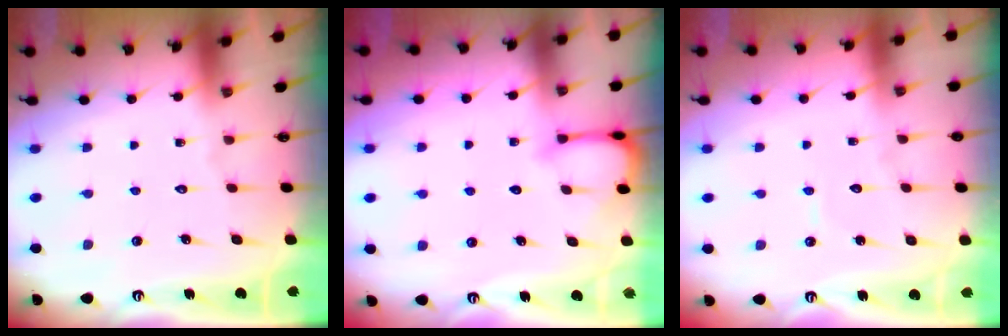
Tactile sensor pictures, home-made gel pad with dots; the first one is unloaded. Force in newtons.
{"total": 4.1, "press": 4.0, "slide": 0.5}
{"total": 3.7, "press": 3.7, "slide": 0.5}